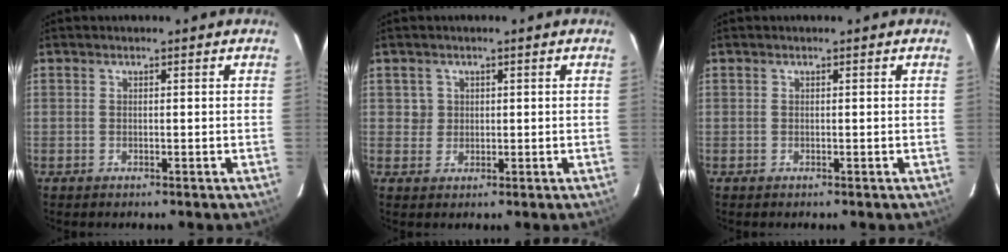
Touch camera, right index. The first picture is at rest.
{"total": 2.3, "force": [0.5, 2.2, -0.1], "torque": [0.010, 0.010, 0.008]}
{"total": 0.0}